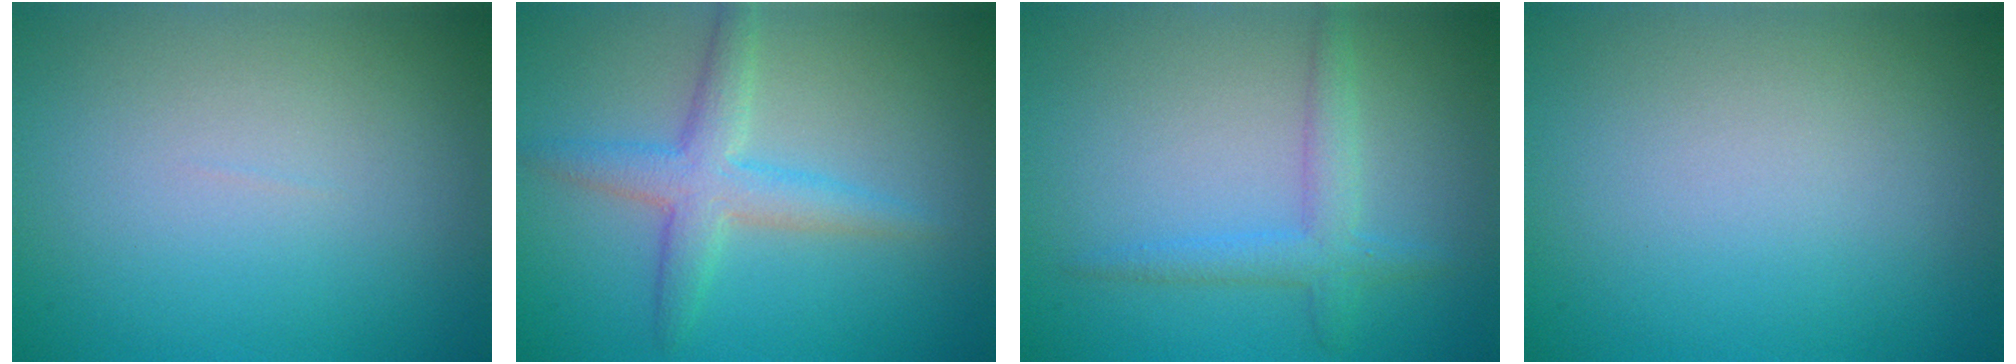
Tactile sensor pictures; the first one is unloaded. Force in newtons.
{"total": 3.8, "press": 3.8, "slide": 0.0}
{"total": 2.0, "press": 2.0, "slide": 0.1}
{"total": 0.0}